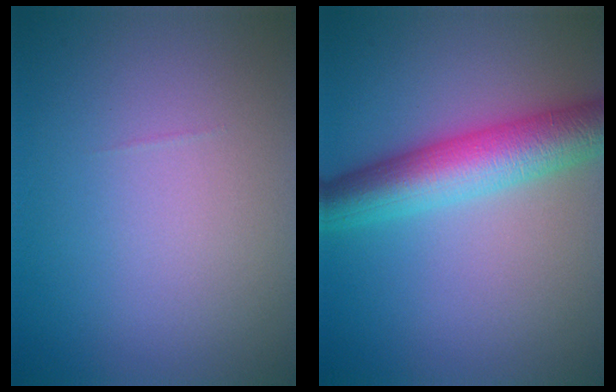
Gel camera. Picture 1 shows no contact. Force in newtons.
{"total": 7.1, "press": 7.1, "slide": 0.1}